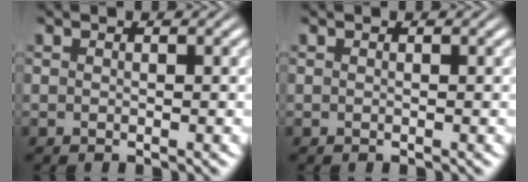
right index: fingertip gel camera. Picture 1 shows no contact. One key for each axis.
{"total": 0.0}